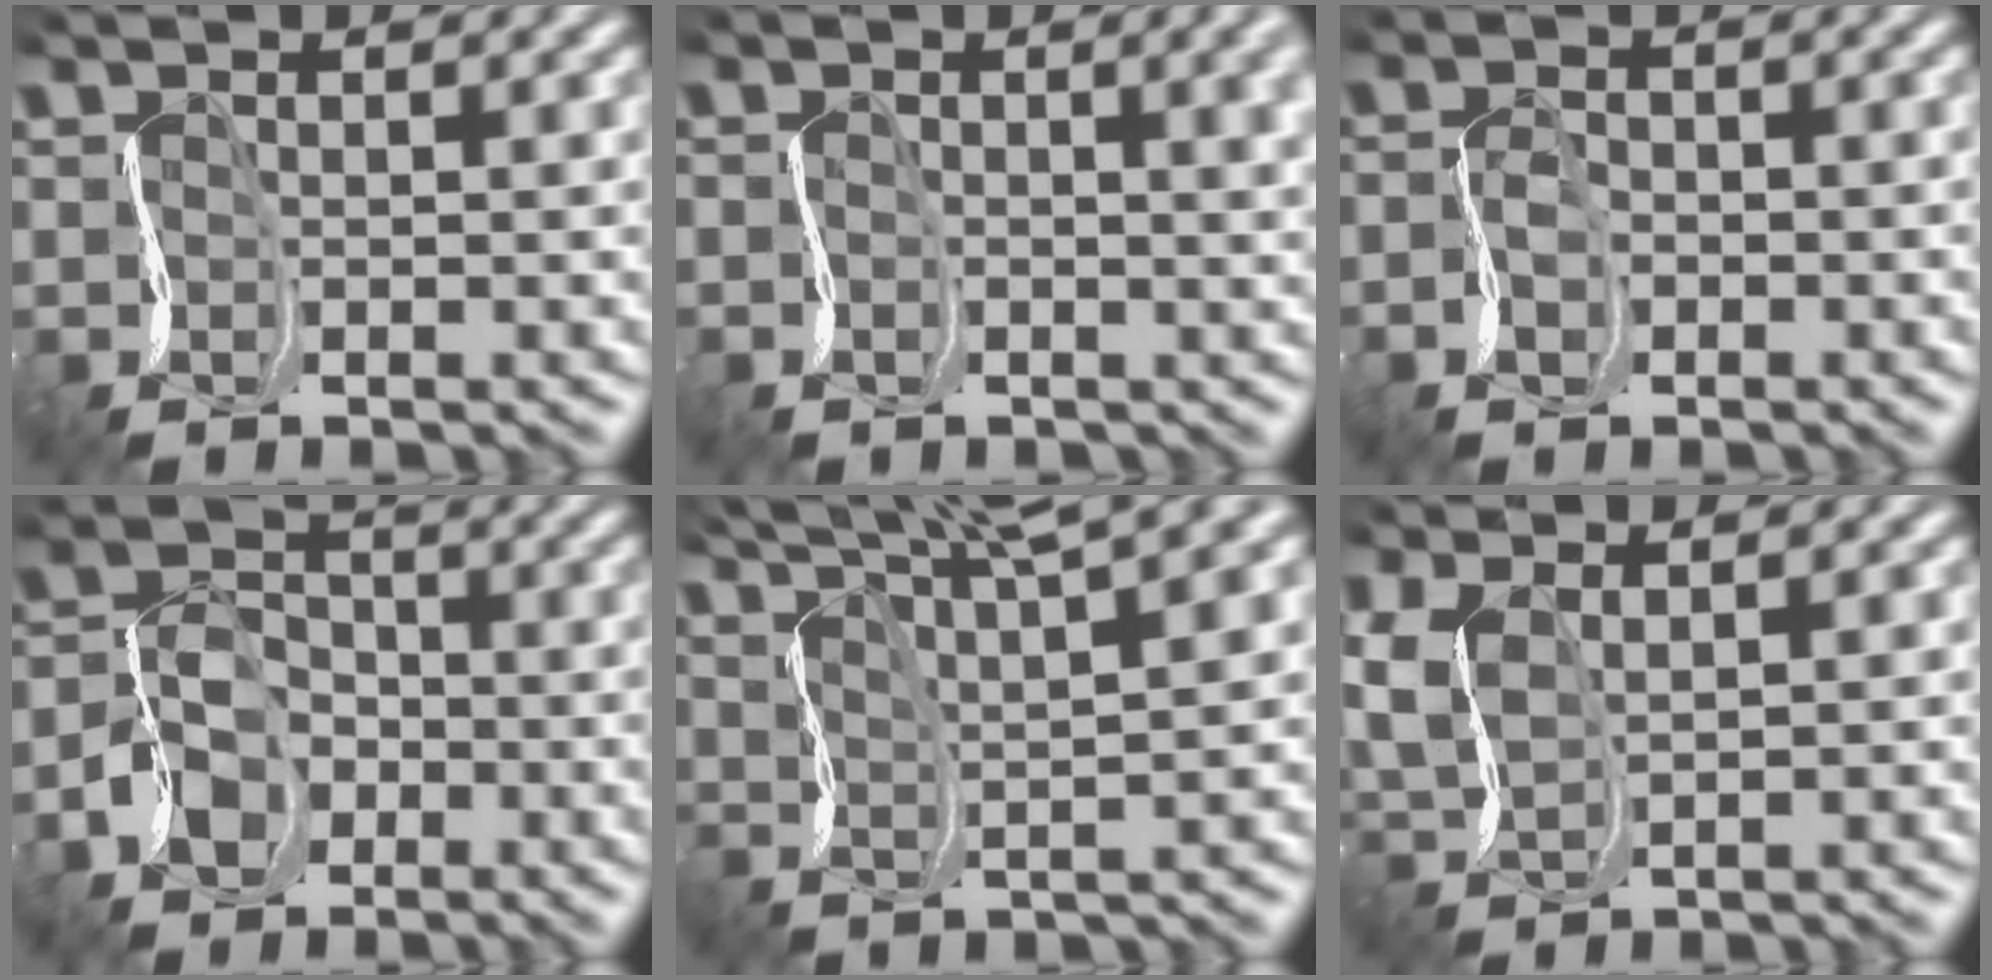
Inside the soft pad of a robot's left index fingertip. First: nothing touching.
{"total": 5.6, "force": [0.9, 3.1, 4.6], "torque": [-0.048, 0.019, 0.000]}
{"total": 1.1, "force": [-0.8, 0.7, 0.3], "torque": [-0.021, 0.010, -0.024]}
{"total": 3.5, "force": [-2.0, 2.7, 0.8], "torque": [-0.031, 0.016, -0.049]}
{"total": 8.5, "force": [7.3, 0.6, 4.4], "torque": [-0.078, 0.032, 0.087]}
{"total": 2.3, "force": [1.5, 1.0, 1.4], "torque": [-0.055, 0.012, 0.029]}